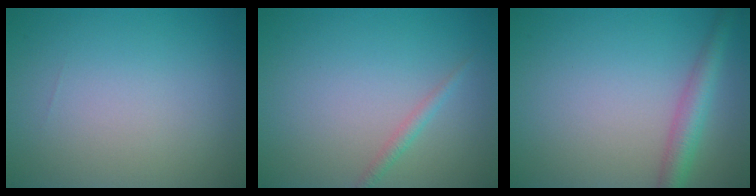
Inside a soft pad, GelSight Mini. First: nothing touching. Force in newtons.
{"total": 1.1, "press": 1.1, "slide": 0.0}
{"total": 3.2, "press": 3.2, "slide": 0.1}